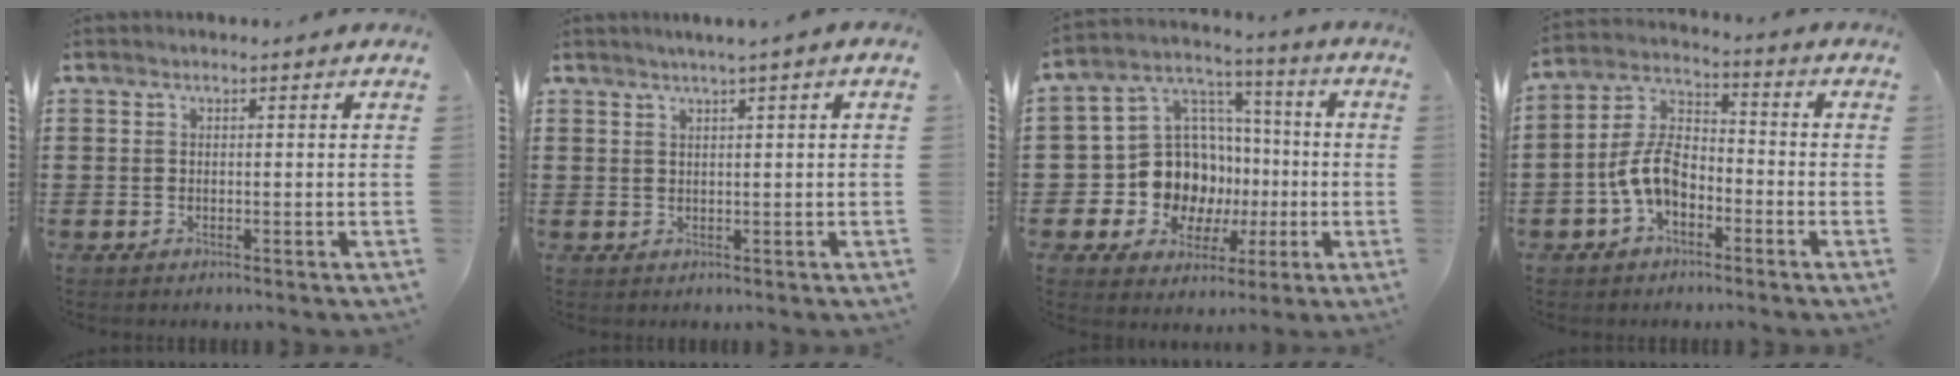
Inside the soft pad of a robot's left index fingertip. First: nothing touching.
{"total": 1.3, "force": [0.7, -0.3, 1.0], "torque": [-0.018, -0.002, 0.013]}
{"total": 12.5, "force": [-2.1, 11.5, 4.5], "torque": [-0.132, 0.001, -0.027]}
{"total": 7.9, "force": [-3.5, 4.5, 5.5], "torque": [-0.138, 0.006, -0.074]}